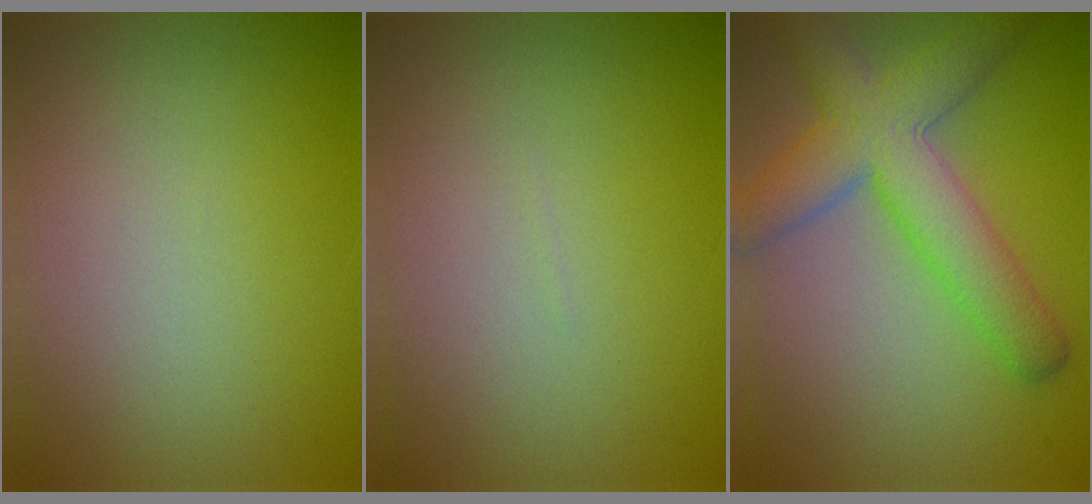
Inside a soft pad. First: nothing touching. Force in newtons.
{"total": 0.0}
{"total": 7.6, "press": 7.6, "slide": 0.4}